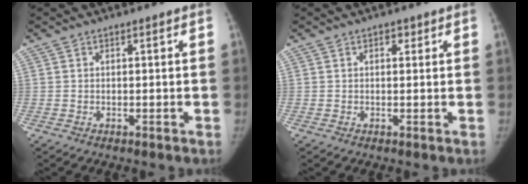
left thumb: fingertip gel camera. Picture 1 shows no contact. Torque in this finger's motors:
{"motor_torque": [-0.33, -0.31, -0.15, 0.20, -0.02]}